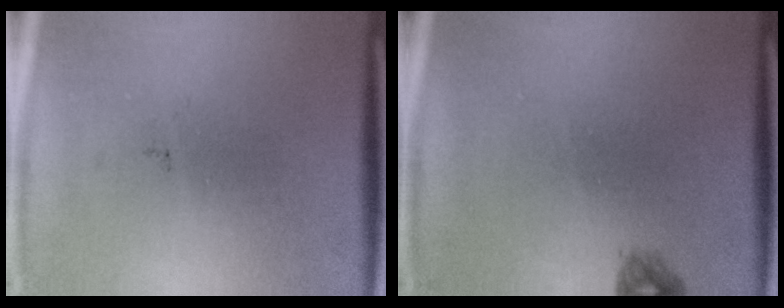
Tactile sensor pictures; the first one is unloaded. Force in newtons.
{"total": 0.8}